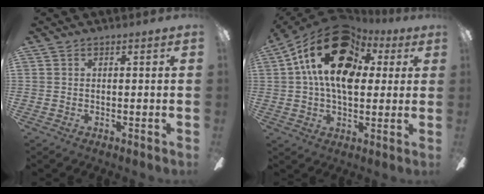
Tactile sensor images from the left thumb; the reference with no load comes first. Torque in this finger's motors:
{"motor_torque": [-0.04, 1.38, 2.02, -0.75, 0.18]}